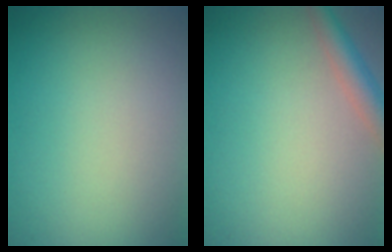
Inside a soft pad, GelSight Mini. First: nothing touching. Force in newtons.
{"total": 2.9, "press": 2.9, "slide": 0.1}